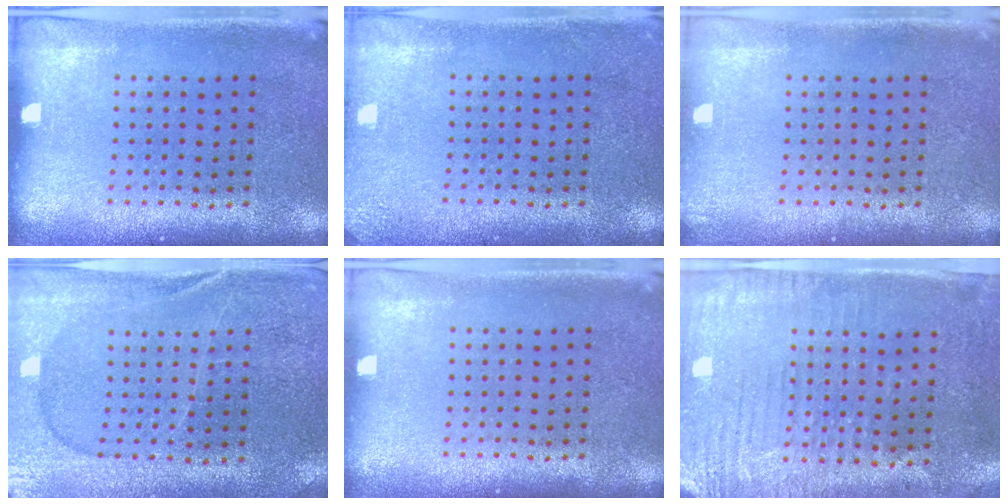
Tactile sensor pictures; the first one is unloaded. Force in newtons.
{"total": 1.7, "press": 1.7, "slide": 0.2}
{"total": 0.6, "press": 0.6, "slide": 0.0}
{"total": 1.3, "press": 1.2, "slide": 0.3}
{"total": 0.0}
{"total": 3.0, "press": 2.5, "slide": 1.7}